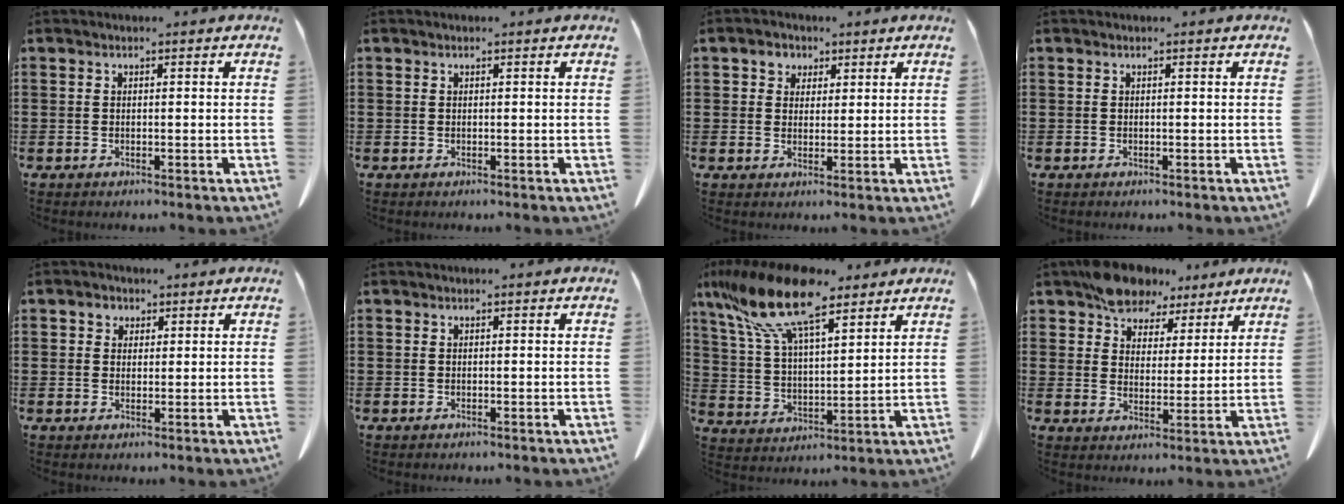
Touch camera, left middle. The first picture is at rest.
{"total": 0.0}
{"total": 2.6, "force": [1.4, 2.1, 0.7], "torque": [-0.025, 0.013, 0.023]}
{"total": 0.0}
{"total": 1.9, "force": [1.1, 1.5, 0.7], "torque": [-0.010, 0.005, 0.017]}
{"total": 0.0}
{"total": 14.5, "force": [10.6, 4.3, 9.0], "torque": [-0.218, -0.035, 0.184]}
{"total": 7.9, "force": [6.7, 3.8, 1.7], "torque": [-0.056, -0.012, 0.128]}